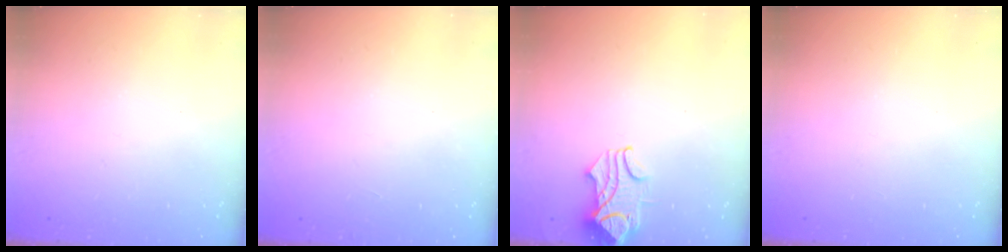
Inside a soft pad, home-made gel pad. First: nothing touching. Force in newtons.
{"total": 6.7, "press": 6.7, "slide": 0.4}
{"total": 1.2, "press": 0.0, "slide": 1.2}
{"total": 0.0}